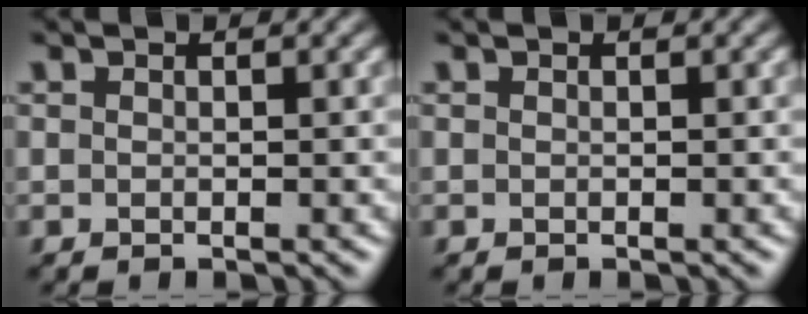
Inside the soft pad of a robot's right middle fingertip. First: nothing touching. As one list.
[{"total": 0.0}]